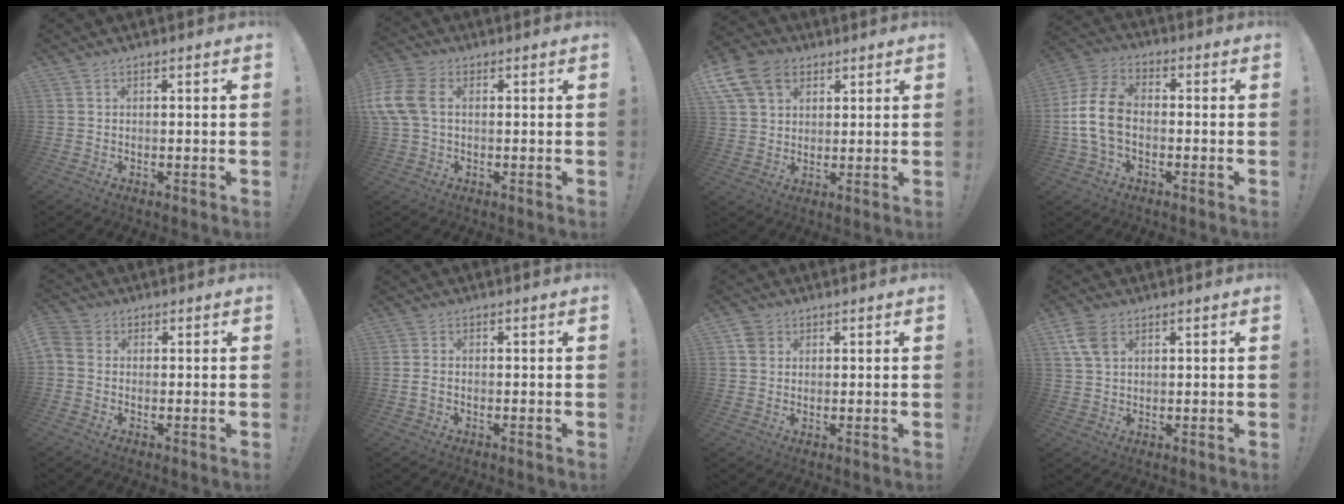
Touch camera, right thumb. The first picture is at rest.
{"total": 10.1, "force": [1.0, 6.6, 7.6], "torque": [-0.176, 0.006, 0.022]}
{"total": 13.3, "force": [6.1, 9.4, 7.0], "torque": [-0.131, -0.024, 0.121]}
{"total": 12.8, "force": [-1.7, 8.6, 9.2], "torque": [-0.176, 0.014, -0.027]}
{"total": 3.5, "force": [-0.1, 2.8, 2.1], "torque": [-0.053, 0.003, -0.003]}
{"total": 1.8, "force": [-0.3, 1.1, 1.4], "torque": [-0.030, 0.005, -0.004]}
{"total": 3.4, "force": [1.5, 3.0, 0.8], "torque": [-0.014, 0.003, 0.029]}
{"total": 6.5, "force": [2.8, 4.2, 4.1], "torque": [-0.082, -0.002, 0.057]}